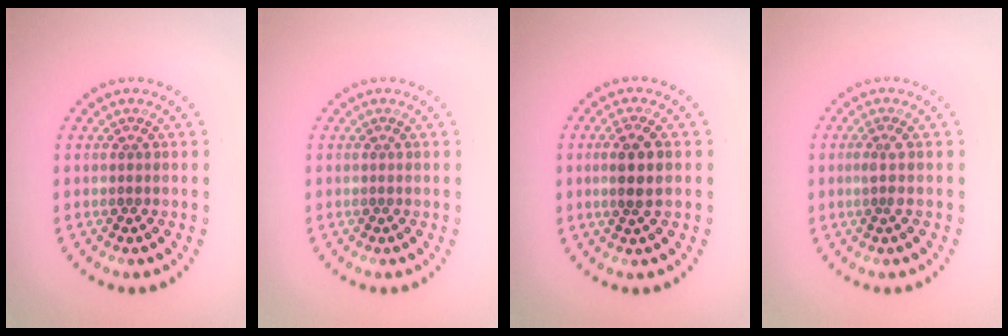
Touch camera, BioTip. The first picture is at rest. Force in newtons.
{"total": 0.0}
{"total": 2.6, "press": 2.3, "slide": 1.0}
{"total": 1.0, "press": 0.6, "slide": 0.8}